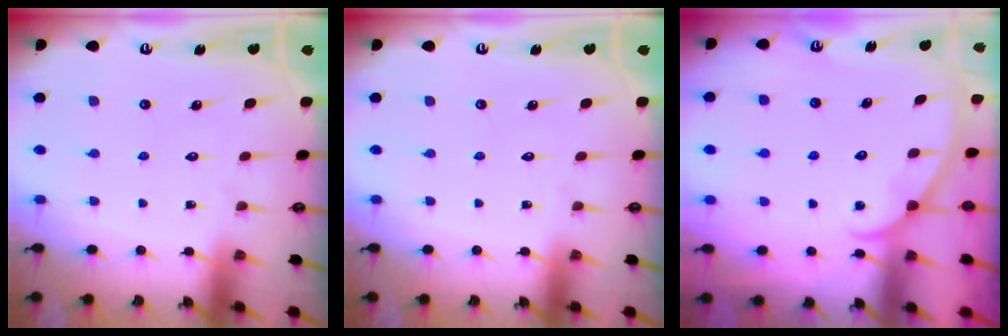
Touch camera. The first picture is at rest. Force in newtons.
{"total": 0.0}
{"total": 3.1, "press": 3.1, "slide": 0.2}